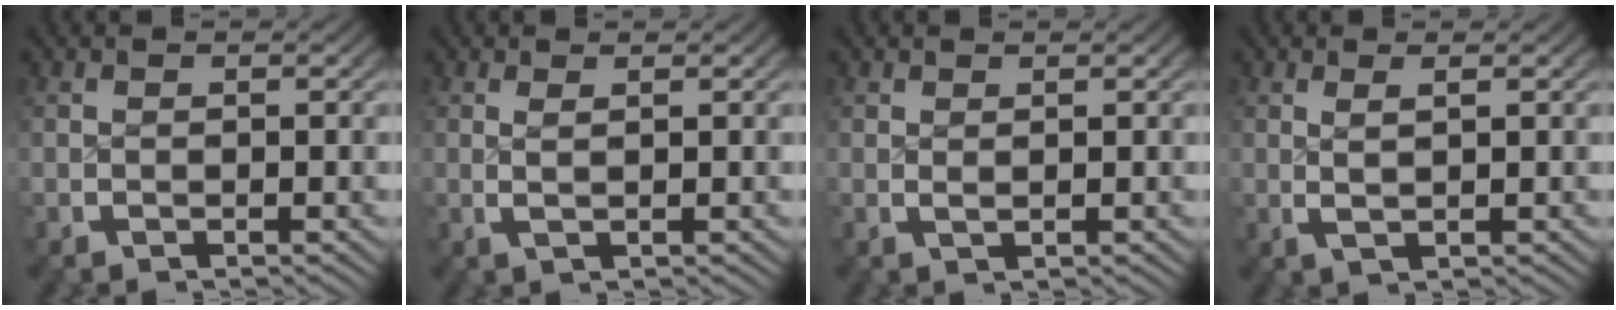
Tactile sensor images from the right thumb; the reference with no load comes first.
{"total": 1.0, "force": [0.5, 0.0, 0.9], "torque": [-0.021, -0.009, 0.014]}
{"total": 0.7, "force": [0.5, 0.2, 0.4], "torque": [-0.008, -0.004, 0.014]}
{"total": 1.4, "force": [0.5, 0.2, 1.3], "torque": [-0.029, -0.007, 0.018]}